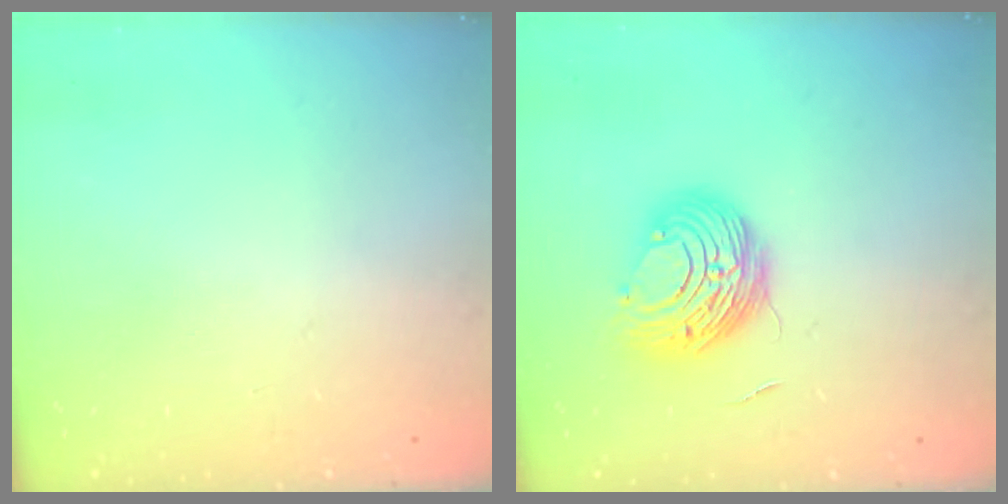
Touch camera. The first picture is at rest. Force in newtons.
{"total": 9.9, "press": 9.9, "slide": 0.9}